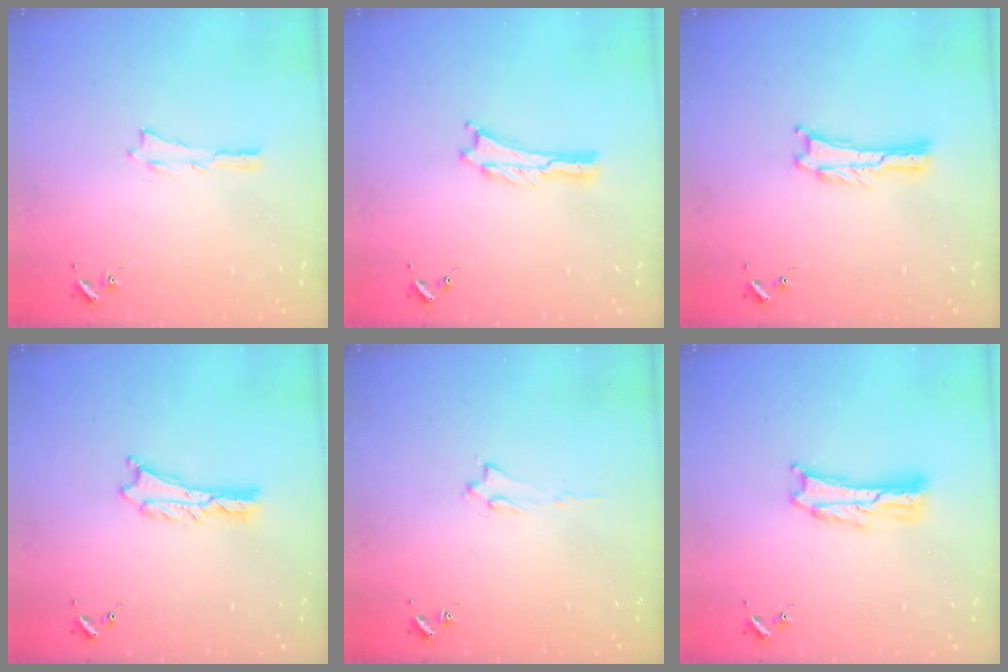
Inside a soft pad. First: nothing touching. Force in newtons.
{"total": 0.0}
{"total": 0.0}
{"total": 0.7, "press": 0.7, "slide": 0.1}
{"total": 1.6, "press": 1.6, "slide": 0.2}
{"total": 2.8, "press": 2.7, "slide": 0.4}